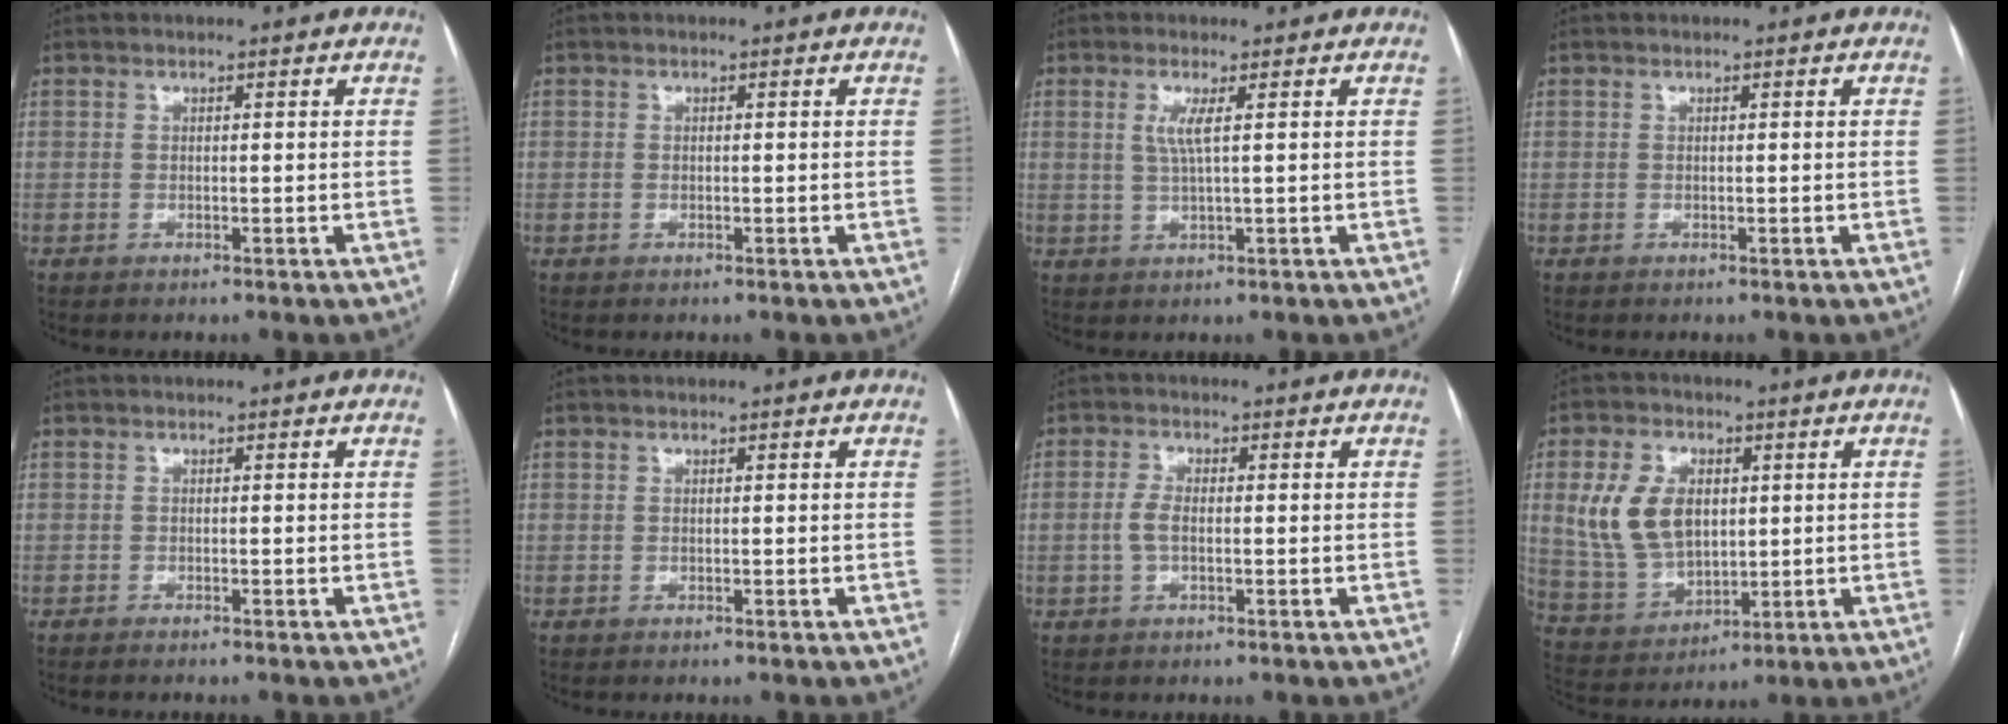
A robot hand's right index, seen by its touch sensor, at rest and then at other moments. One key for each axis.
{"total": 0.6, "fx": -0.1, "fy": 0.4, "fz": 0.4, "tx": -0.009, "ty": 0.001, "tz": -0.002}
{"total": 3.0, "fx": 0.8, "fy": -0.2, "fz": 2.8, "tx": -0.066, "ty": -0.002, "tz": 0.017}
{"total": 0.0}
{"total": 1.8, "fx": -1.6, "fy": 0.0, "fz": 0.8, "tx": -0.011, "ty": -0.001, "tz": -0.019}
{"total": 0.0}
{"total": 3.0, "fx": -0.4, "fy": 1.3, "fz": 2.7, "tx": -0.063, "ty": 0.005, "tz": -0.007}
{"total": 12.2, "fx": 2.6, "fy": 8.8, "fz": 8.1, "tx": -0.182, "ty": 0.024, "tz": 0.067}